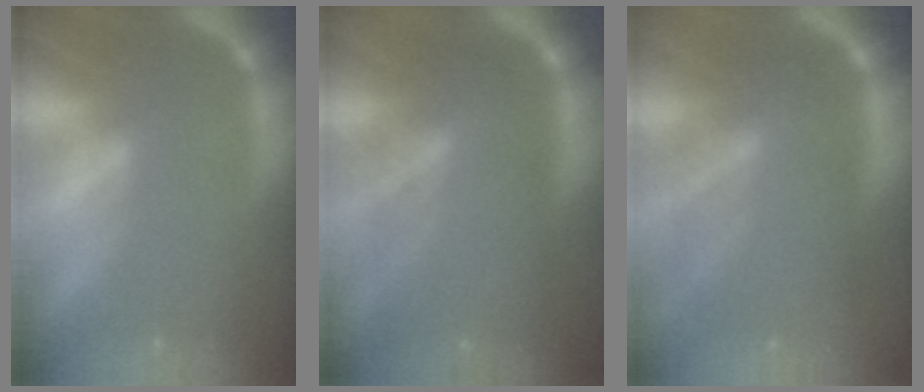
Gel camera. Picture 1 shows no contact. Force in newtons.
{"total": 9.1}
{"total": 8.1}